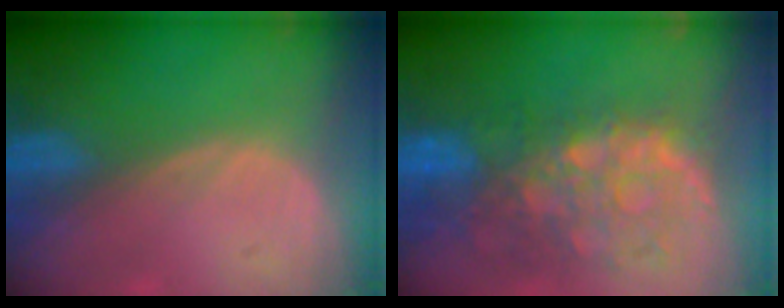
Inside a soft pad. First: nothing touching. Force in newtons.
{"total": 11.0, "press": 9.5, "slide": 5.6}